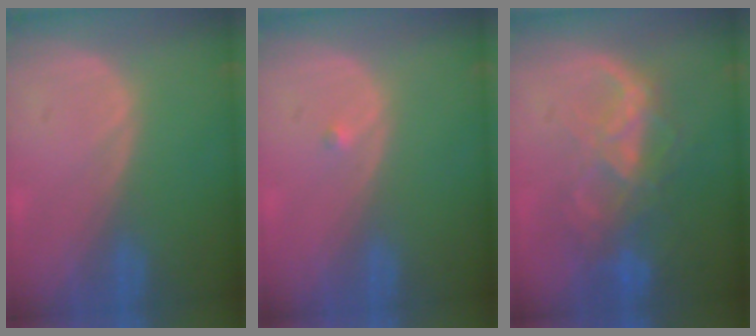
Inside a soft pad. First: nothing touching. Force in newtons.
{"total": 0.5, "press": 0.4, "slide": 0.3}
{"total": 8.7, "press": 7.4, "slide": 4.6}